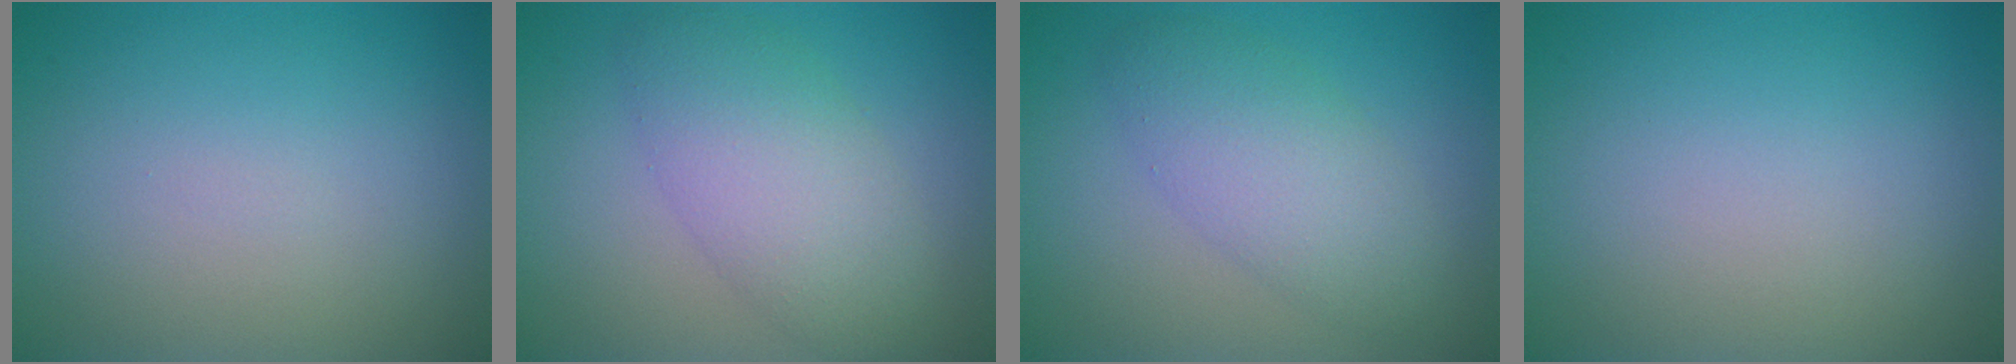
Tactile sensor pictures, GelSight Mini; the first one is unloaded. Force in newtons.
{"total": 5.4, "press": 5.4, "slide": 0.1}
{"total": 4.4, "press": 4.4, "slide": 0.2}
{"total": 0.0}